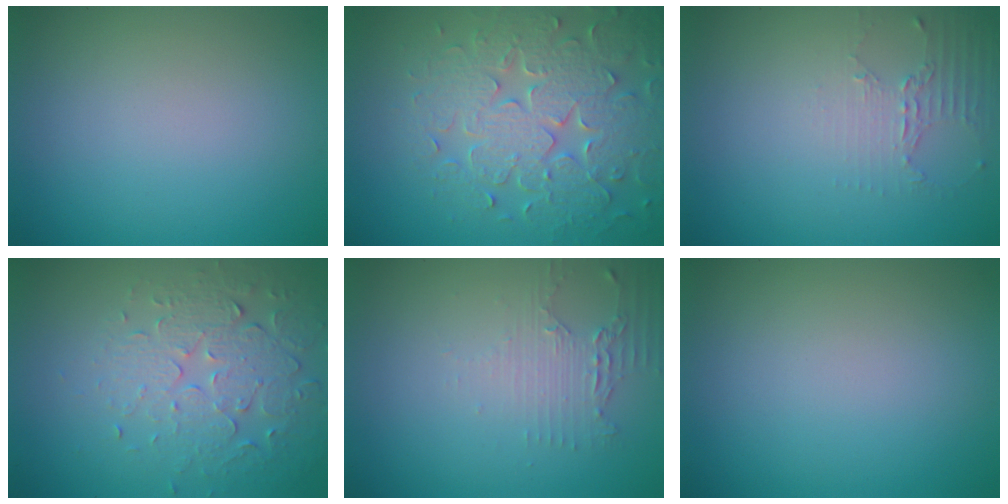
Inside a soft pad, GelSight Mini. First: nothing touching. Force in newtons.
{"total": 7.4, "press": 6.0, "slide": 4.3}
{"total": 2.1, "press": 1.5, "slide": 1.5}
{"total": 5.4, "press": 3.6, "slide": 4.0}
{"total": 2.1, "press": 1.6, "slide": 1.4}
{"total": 0.0}